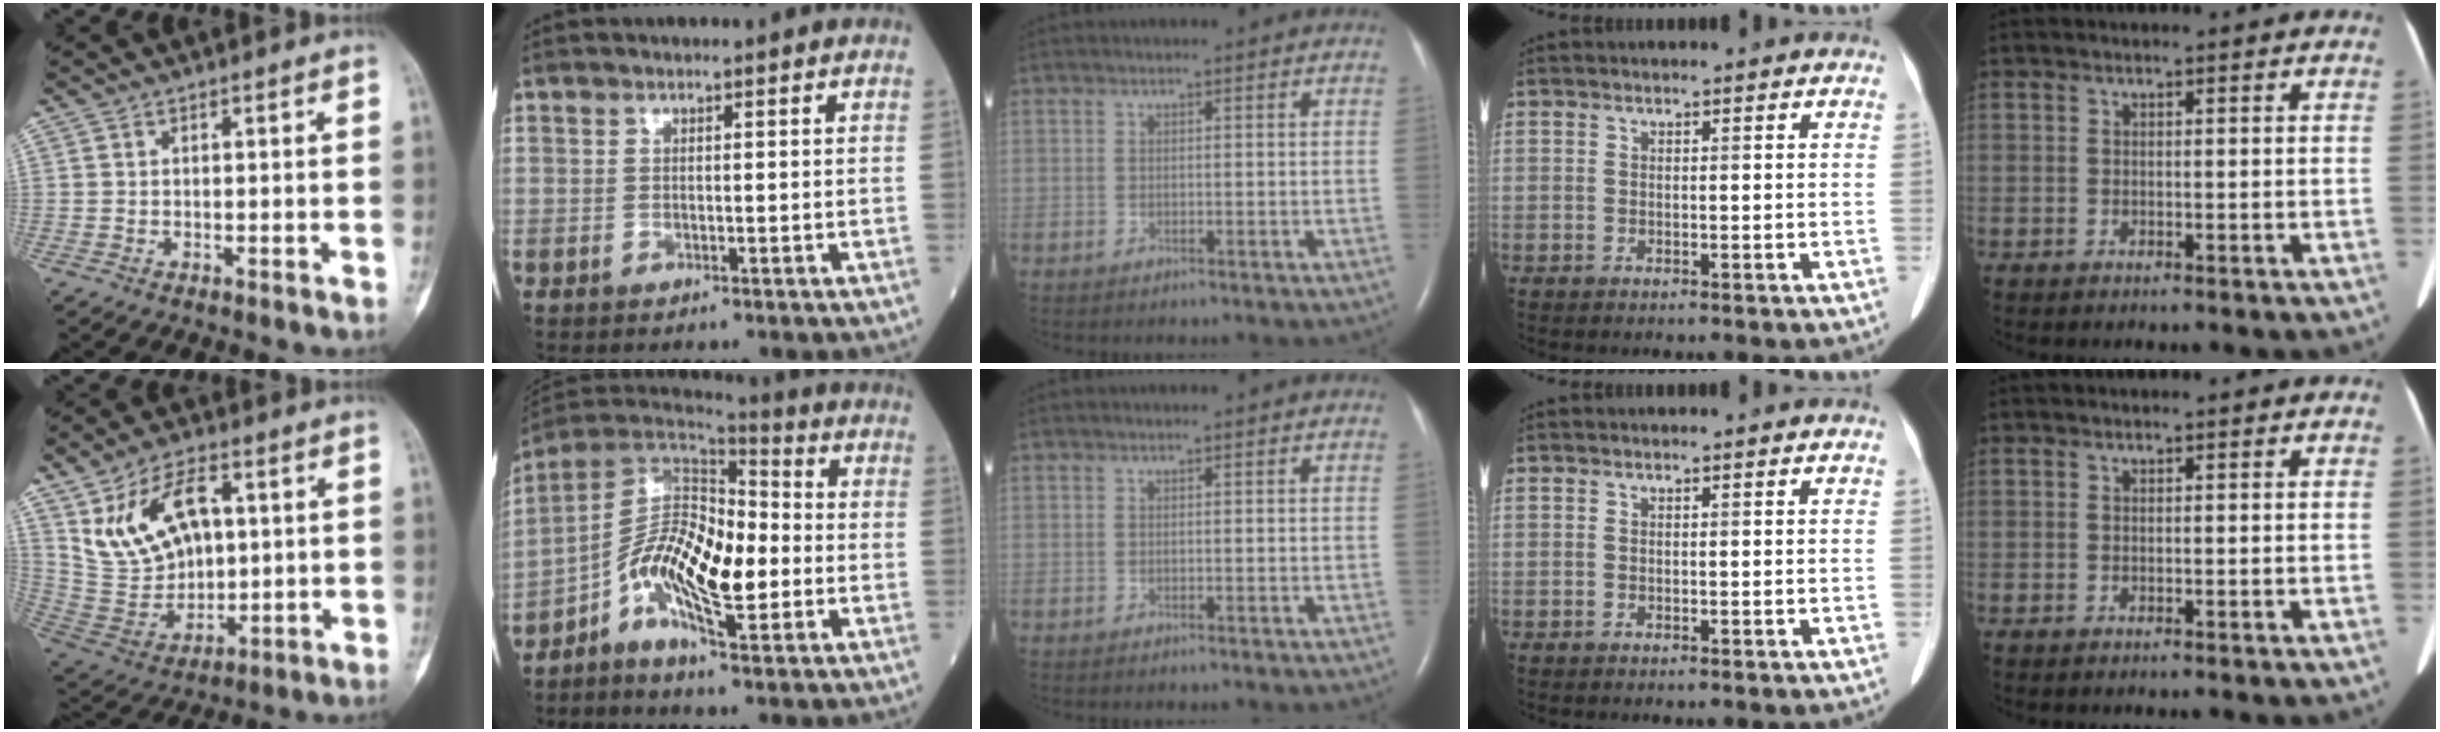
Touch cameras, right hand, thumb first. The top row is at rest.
{"thumb": {"total": 15.6, "force": [5.0, 9.9, 11.0], "torque": [-0.174, -0.008, 0.113]}, "index": {"total": 12.8, "force": [-3.2, 4.1, 11.7], "torque": [-0.224, 0.013, -0.063]}}